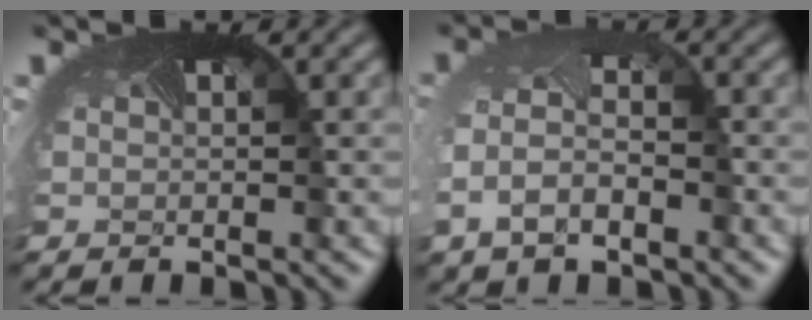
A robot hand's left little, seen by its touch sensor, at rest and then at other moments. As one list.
[{"total": 4.1, "force": [-1.9, 2.3, 2.9], "torque": [-0.071, -0.013, -0.037]}]